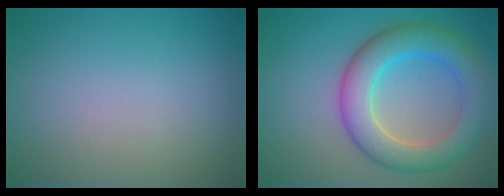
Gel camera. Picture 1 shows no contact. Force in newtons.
{"total": 6.8, "press": 6.8, "slide": 0.4}